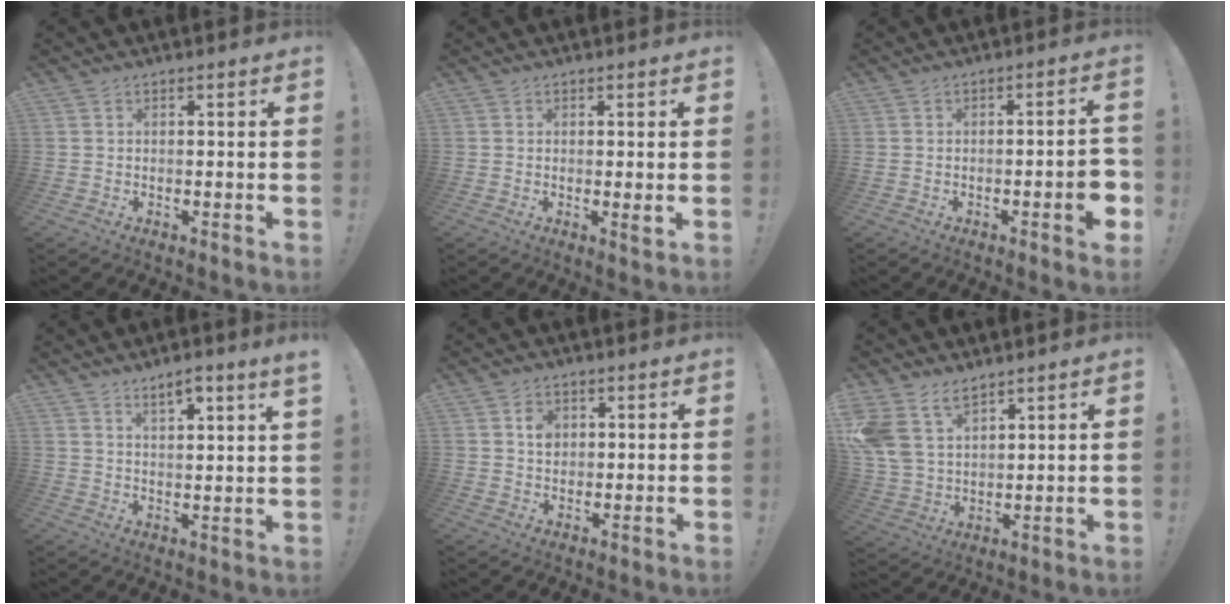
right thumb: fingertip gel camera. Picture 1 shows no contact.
{"total": 1.8, "force": [0.5, 0.1, 1.7], "torque": [-0.012, -0.009, 0.005]}
{"total": 6.6, "force": [-1.7, 1.2, 6.3], "torque": [-0.077, 0.000, -0.026]}
{"total": 5.0, "force": [3.7, -0.1, 3.4], "torque": [-0.050, -0.019, 0.058]}
{"total": 4.3, "force": [1.1, 3.6, 2.1], "torque": [-0.021, -0.001, 0.015]}
{"total": 11.3, "force": [7.8, 6.7, 4.7], "torque": [-0.105, -0.043, 0.158]}